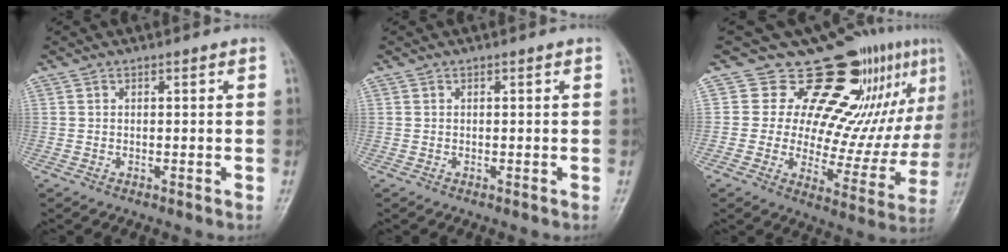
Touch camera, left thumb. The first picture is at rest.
{"total": 0.0}
{"total": 20.1, "force": [11.4, 10.1, 13.1], "torque": [-0.102, -0.058, 0.153]}